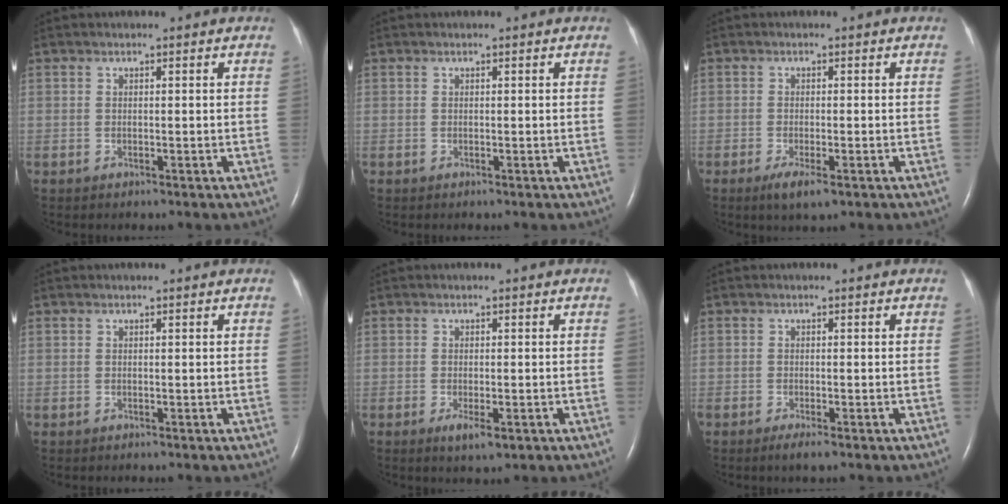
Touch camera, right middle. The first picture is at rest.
{"total": 0.0}
{"total": 3.4, "force": [-1.8, 0.7, 2.8], "torque": [-0.055, -0.008, -0.030]}
{"total": 0.0}
{"total": 2.8, "force": [-1.3, 0.8, 2.4], "torque": [-0.043, -0.005, -0.016]}
{"total": 1.7, "force": [-1.1, 0.2, 1.3], "torque": [-0.028, -0.005, -0.021]}